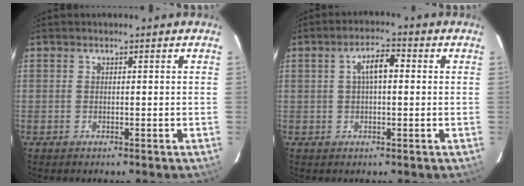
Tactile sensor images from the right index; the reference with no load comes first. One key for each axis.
{"total": 4.8, "fx": 0.8, "fy": 1.8, "fz": 4.3, "tx": -0.077, "ty": 0.015, "tz": 0.015}